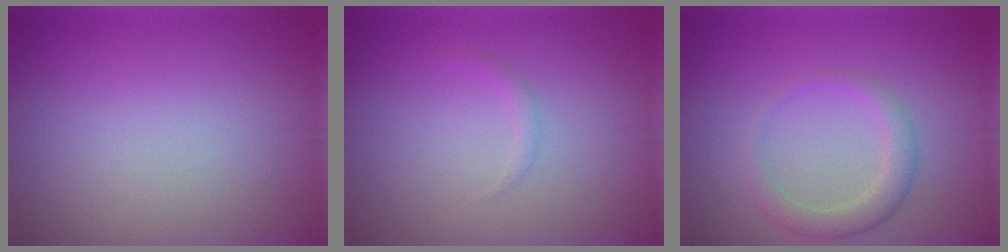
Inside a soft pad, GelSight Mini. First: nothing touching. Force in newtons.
{"total": 0.7, "press": 0.7, "slide": 0.1}
{"total": 2.6, "press": 2.6, "slide": 0.4}